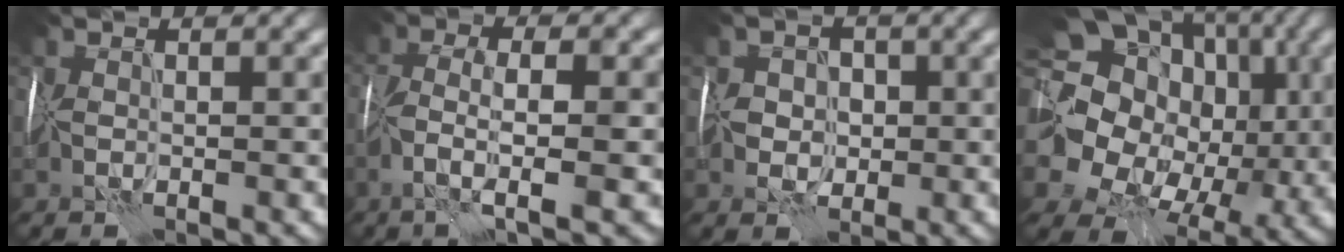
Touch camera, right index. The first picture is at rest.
{"total": 5.3, "force": [-1.7, 1.3, 4.9], "torque": [-0.093, 0.006, -0.035]}
{"total": 3.0, "force": [-0.1, 2.6, 1.5], "torque": [-0.017, 0.001, -0.006]}
{"total": 20.5, "force": [3.6, 16.5, 11.6], "torque": [-0.216, 0.016, 0.060]}